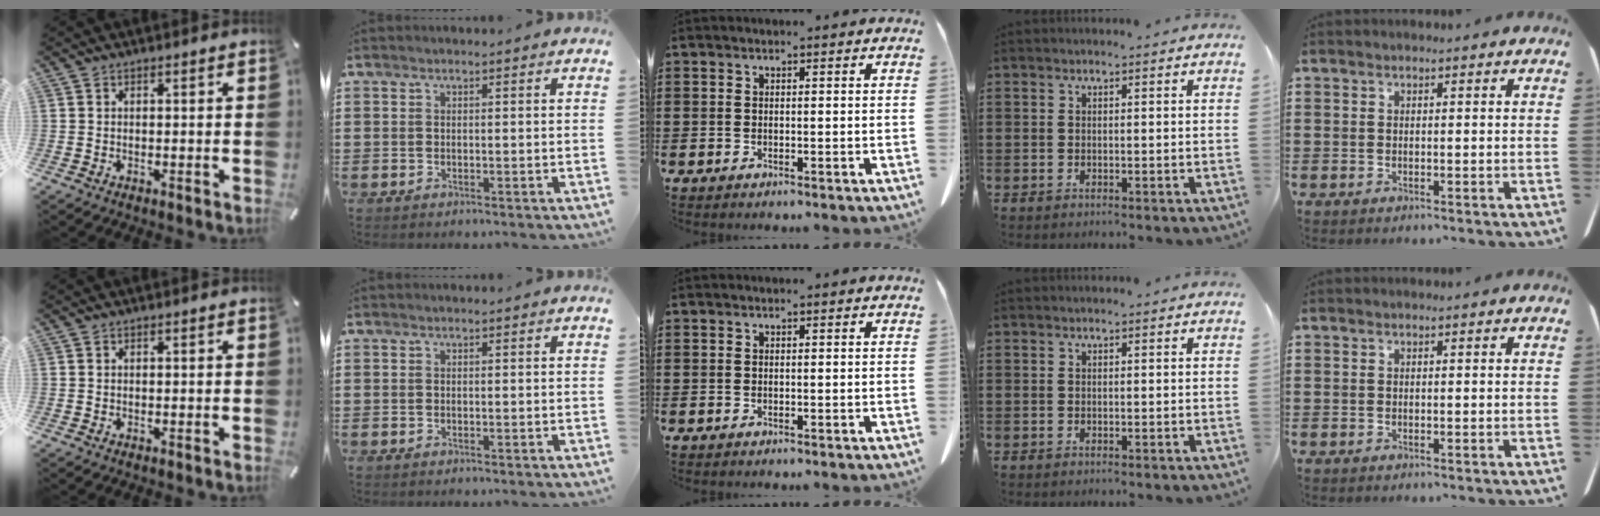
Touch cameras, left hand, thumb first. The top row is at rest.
{}